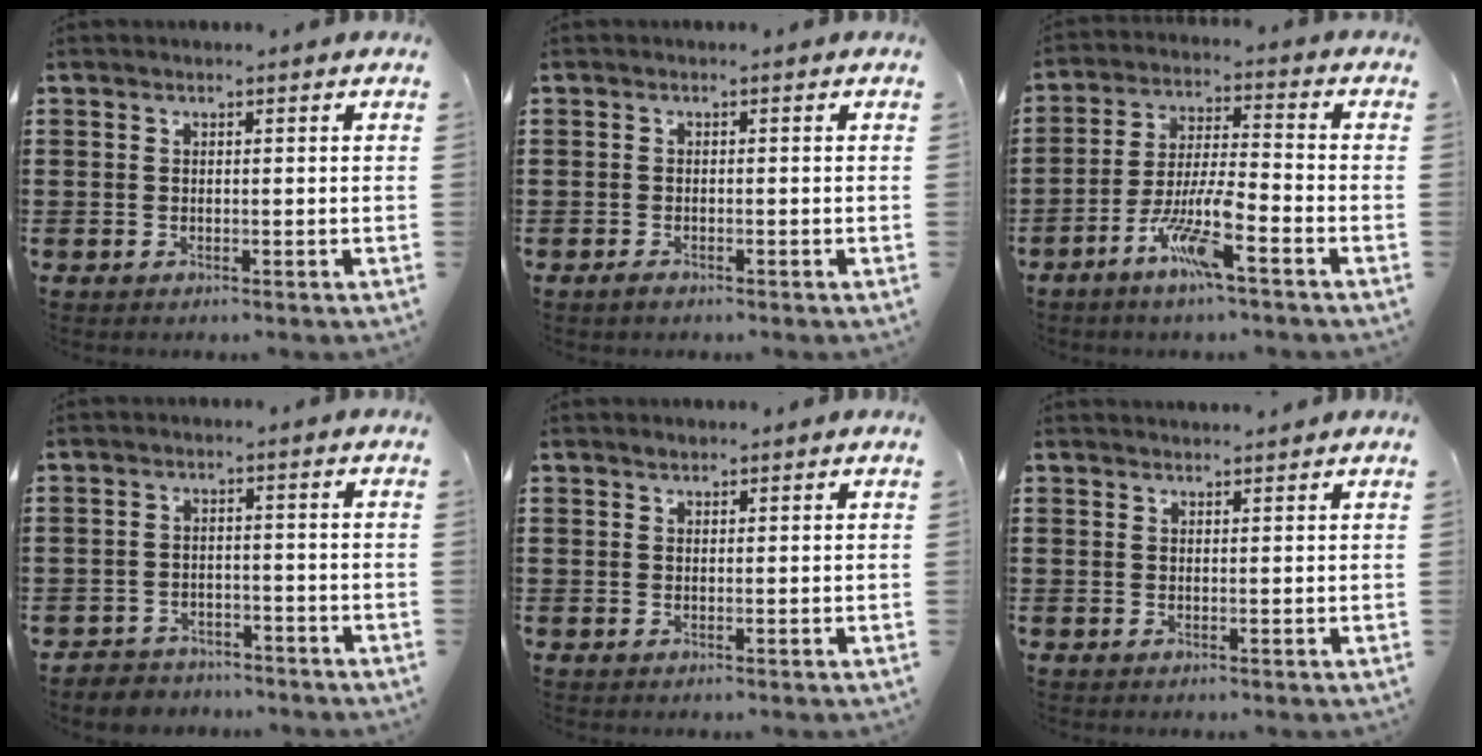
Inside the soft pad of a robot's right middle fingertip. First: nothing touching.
{"total": 0.8, "force": [-0.7, 0.3, 0.3], "torque": [-0.008, -0.005, -0.013]}
{"total": 8.9, "force": [-5.2, 1.3, 7.1], "torque": [-0.146, -0.002, -0.099]}
{"total": 2.9, "force": [-2.8, 0.8, -0.3], "torque": [-0.003, 0.000, -0.064]}
{"total": 0.7, "force": [0.7, 0.3, -0.1], "torque": [-0.001, -0.001, 0.013]}
{"total": 1.4, "force": [1.3, -0.2, 0.1], "torque": [-0.004, -0.002, 0.025]}